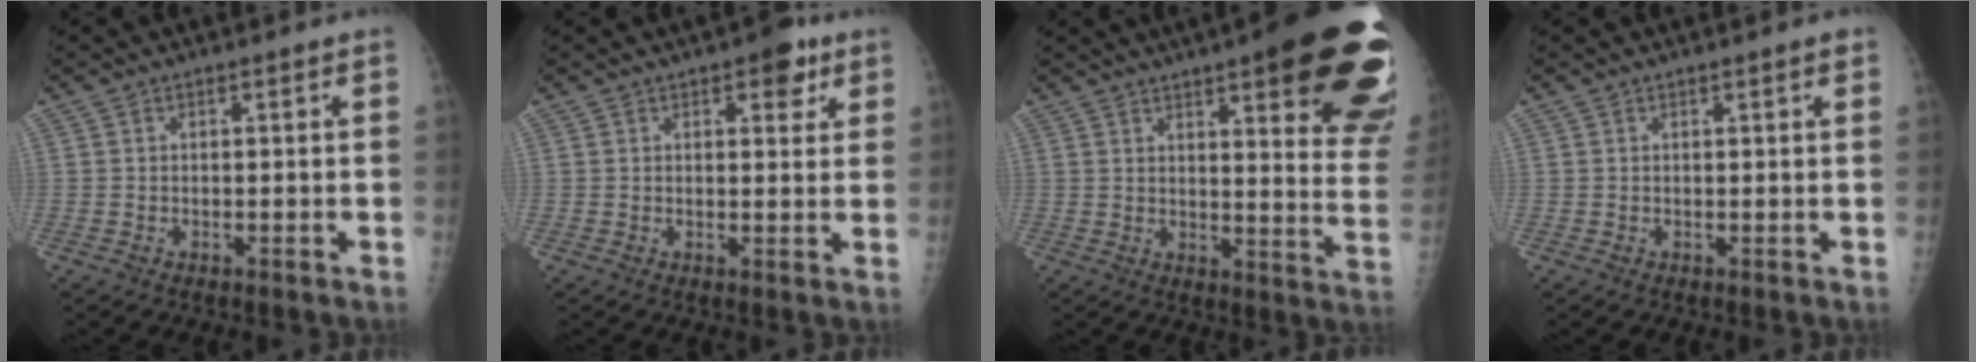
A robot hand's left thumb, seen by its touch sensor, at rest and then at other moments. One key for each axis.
{"total": 5.2, "fx": 2.8, "fy": 2.5, "fz": 3.6, "tx": -0.022, "ty": -0.008, "tz": 0.028}
{"total": 25.3, "fx": 13.7, "fy": 6.1, "fz": 20.4, "tx": -0.185, "ty": -0.039, "tz": 0.167}
{"total": 1.0, "fx": 0.6, "fy": 0.1, "fz": 0.8, "tx": -0.012, "ty": 0.000, "tz": 0.006}